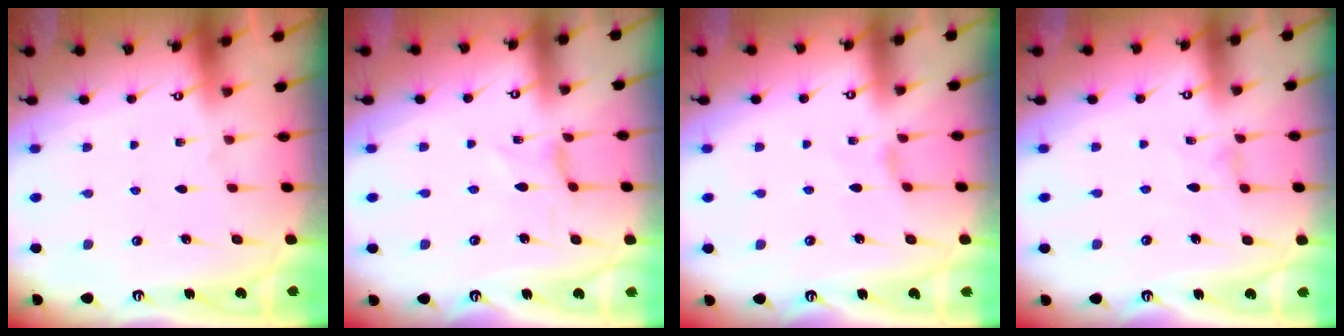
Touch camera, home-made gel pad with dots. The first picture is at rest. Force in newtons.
{"total": 0.0}
{"total": 0.0}
{"total": 0.0}